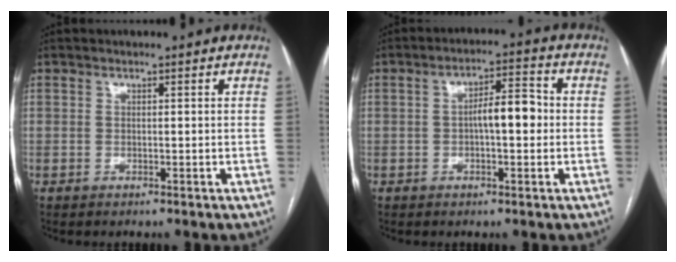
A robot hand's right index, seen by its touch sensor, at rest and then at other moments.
{"total": 5.8, "force": [-0.3, 1.9, 5.5], "torque": [-0.091, 0.022, -0.007]}